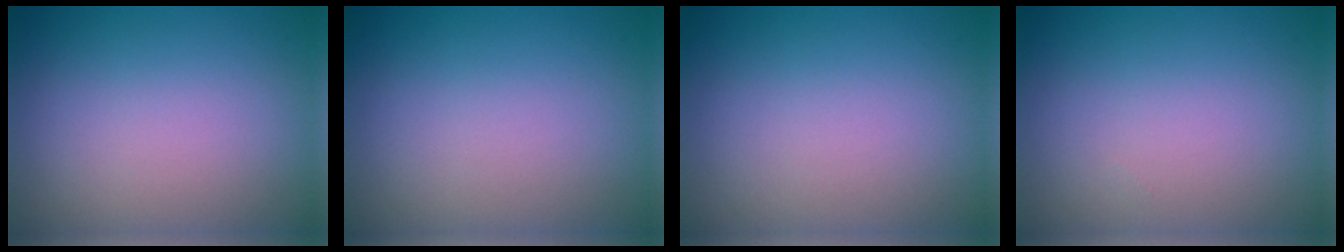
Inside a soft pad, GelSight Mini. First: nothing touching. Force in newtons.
{"total": 0.0}
{"total": 0.0}
{"total": 0.0}